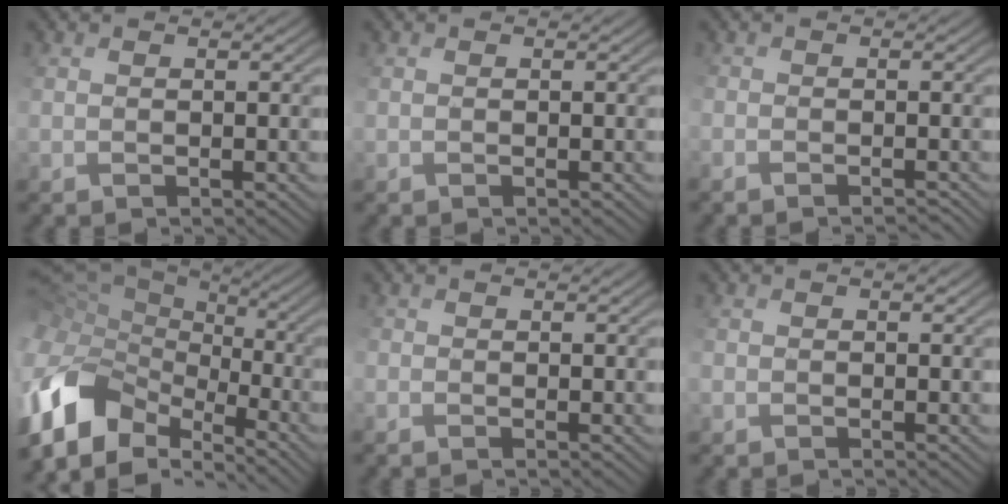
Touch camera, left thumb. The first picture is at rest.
{"total": 0.0}
{"total": 2.2, "force": [-1.9, 0.5, 0.9], "torque": [-0.011, -0.006, -0.031]}
{"total": 15.5, "force": [-7.2, 9.9, 9.4], "torque": [-0.262, -0.021, -0.123]}
{"total": 1.0, "force": [-0.7, 0.4, 0.6], "torque": [-0.018, -0.005, -0.017]}
{"total": 0.9, "force": [-0.4, 0.6, 0.5], "torque": [-0.013, -0.001, -0.009]}